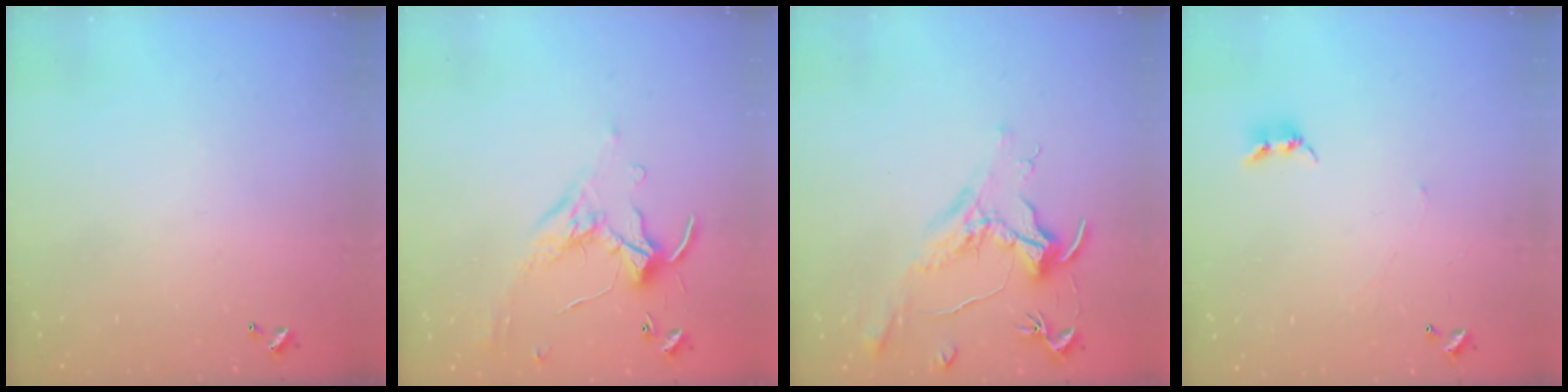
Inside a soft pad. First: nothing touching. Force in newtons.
{"total": 0.7, "press": 0.6, "slide": 0.4}
{"total": 1.6, "press": 1.4, "slide": 0.7}
{"total": 2.4, "press": 2.4, "slide": 0.2}